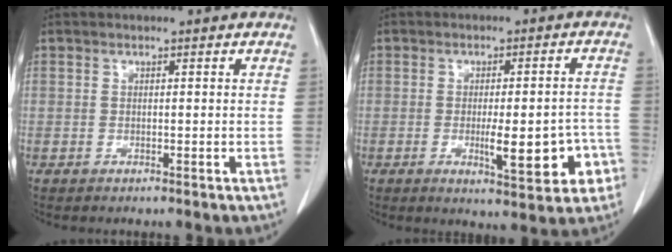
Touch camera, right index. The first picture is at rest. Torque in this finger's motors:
{"motor_torque": [0.34, 0.16, 0.19, 0.06]}